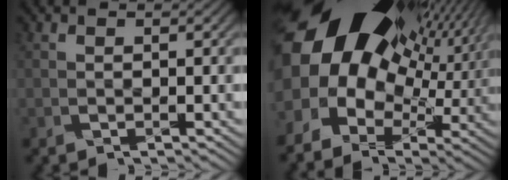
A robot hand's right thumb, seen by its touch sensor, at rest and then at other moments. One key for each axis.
{"total": 19.7, "fx": 6.4, "fy": 12.7, "fz": 13.7, "tx": -0.255, "ty": 0.001, "tz": 0.116}